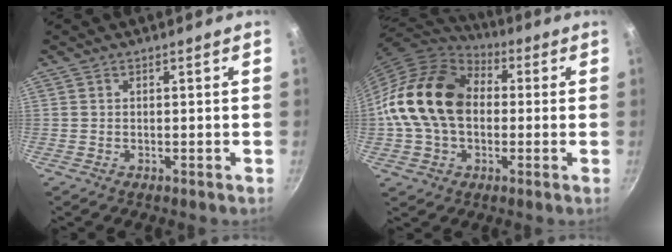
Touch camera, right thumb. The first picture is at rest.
{"total": 19.1, "force": [0.5, 13.8, 13.3], "torque": [-0.224, 0.036, -0.004]}